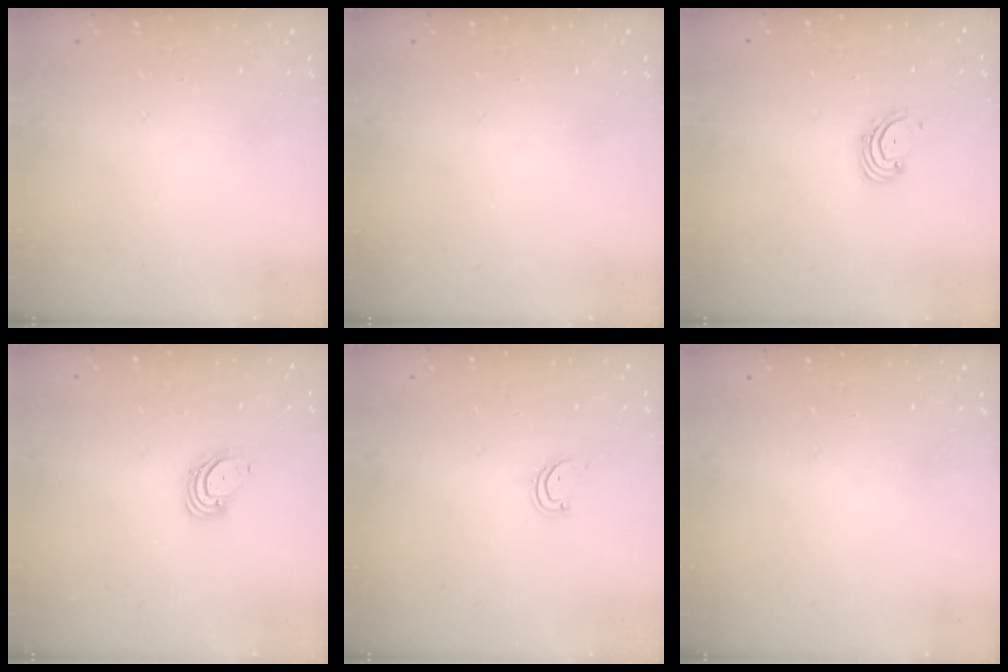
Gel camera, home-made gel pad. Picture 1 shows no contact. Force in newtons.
{"total": 0.0}
{"total": 2.2, "press": 2.1, "slide": 0.7}
{"total": 3.6, "press": 3.6, "slide": 0.3}
{"total": 1.9, "press": 1.9, "slide": 0.2}
{"total": 0.0}